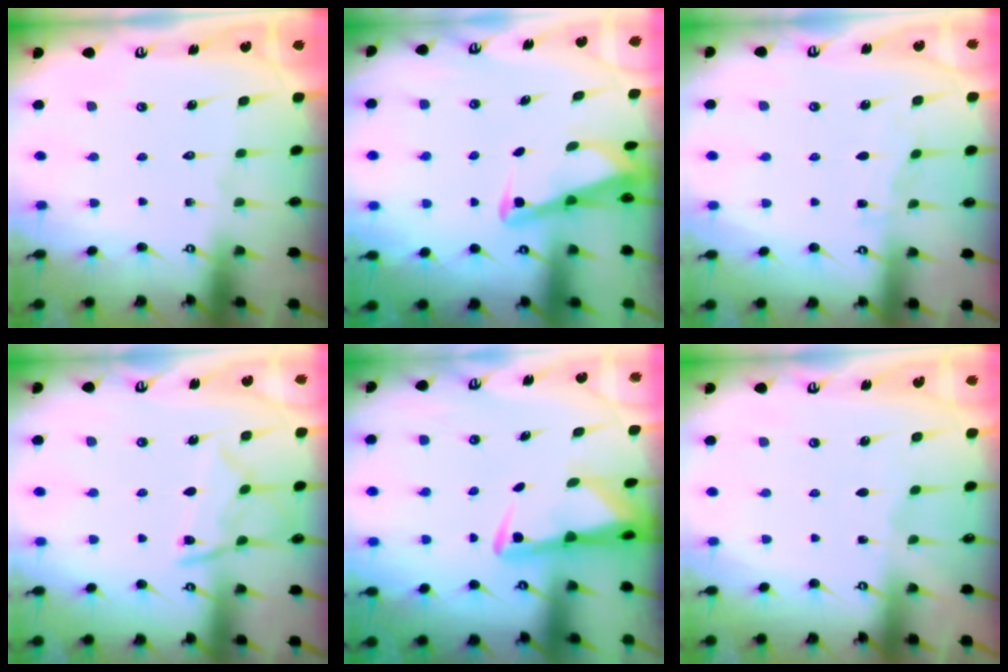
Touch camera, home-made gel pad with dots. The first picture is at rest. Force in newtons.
{"total": 2.7, "press": 2.7, "slide": 0.4}
{"total": 2.8, "press": 2.8, "slide": 0.3}
{"total": 10.0, "press": 10.0, "slide": 1.0}
{"total": 2.9, "press": 2.9, "slide": 0.4}
{"total": 2.0, "press": 2.0, "slide": 0.3}